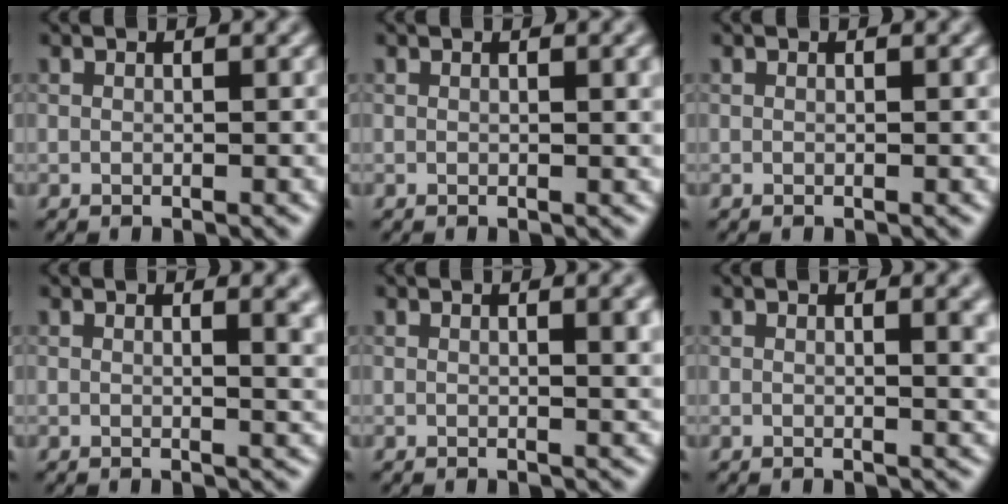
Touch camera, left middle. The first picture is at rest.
{"total": 1.5, "force": [0.4, 0.4, 1.4], "torque": [-0.014, 0.003, 0.004]}
{"total": 0.0}
{"total": 3.6, "force": [1.3, 1.4, 3.1], "torque": [-0.023, 0.003, 0.015]}
{"total": 3.4, "force": [1.1, 1.1, 3.0], "torque": [-0.026, 0.005, 0.012]}
{"total": 2.9, "force": [0.9, 1.0, 2.6], "torque": [-0.019, 0.002, 0.009]}